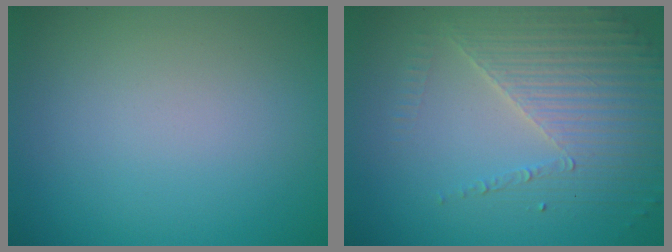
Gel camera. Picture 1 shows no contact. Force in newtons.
{"total": 4.3, "press": 3.8, "slide": 2.1}